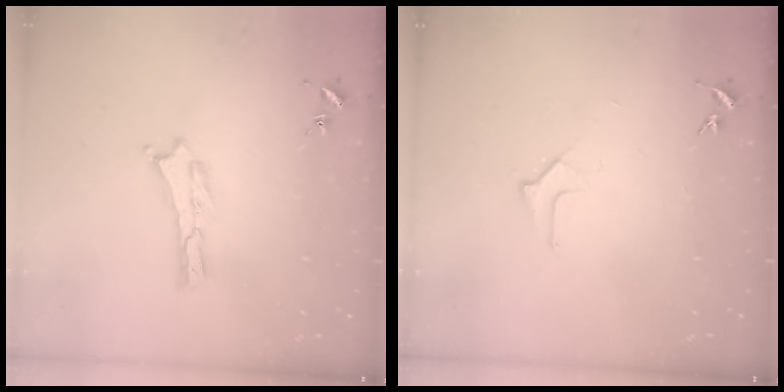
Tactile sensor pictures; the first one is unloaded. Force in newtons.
{"total": 1.6, "press": 1.6, "slide": 0.1}